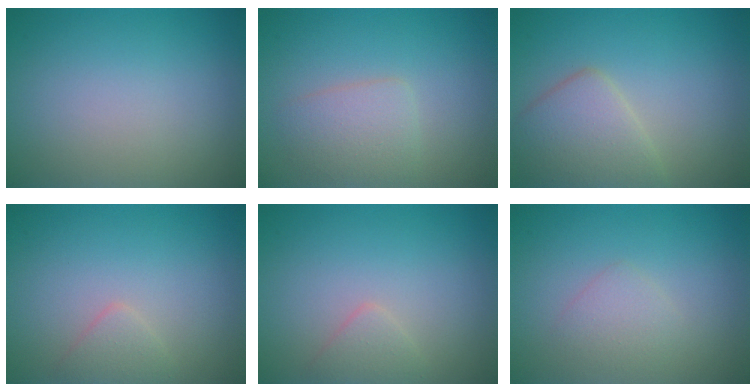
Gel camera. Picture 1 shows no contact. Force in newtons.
{"total": 2.5, "press": 2.5, "slide": 0.0}
{"total": 4.2, "press": 4.2, "slide": 0.4}
{"total": 1.3, "press": 1.3, "slide": 0.0}
{"total": 1.3, "press": 1.3, "slide": 0.0}
{"total": 1.6, "press": 1.6, "slide": 0.1}